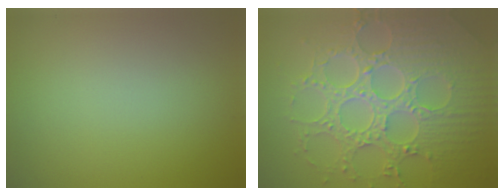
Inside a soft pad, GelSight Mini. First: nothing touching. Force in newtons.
{"total": 8.2, "press": 6.0, "slide": 5.5}